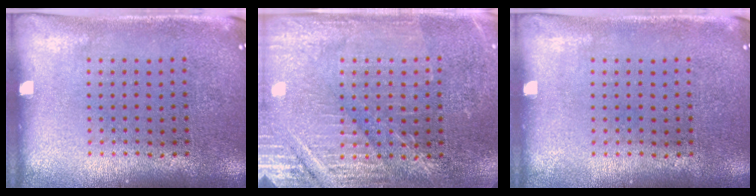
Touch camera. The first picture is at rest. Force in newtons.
{"total": 3.2, "press": 3.2, "slide": 0.4}
{"total": 0.0}